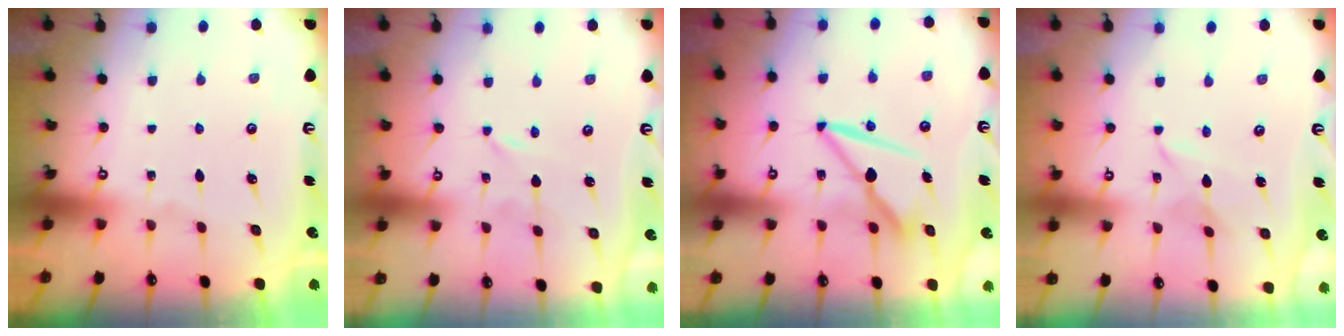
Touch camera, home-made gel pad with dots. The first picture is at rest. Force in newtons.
{"total": 0.0}
{"total": 8.1, "press": 8.0, "slide": 1.2}
{"total": 2.6, "press": 2.6, "slide": 0.3}